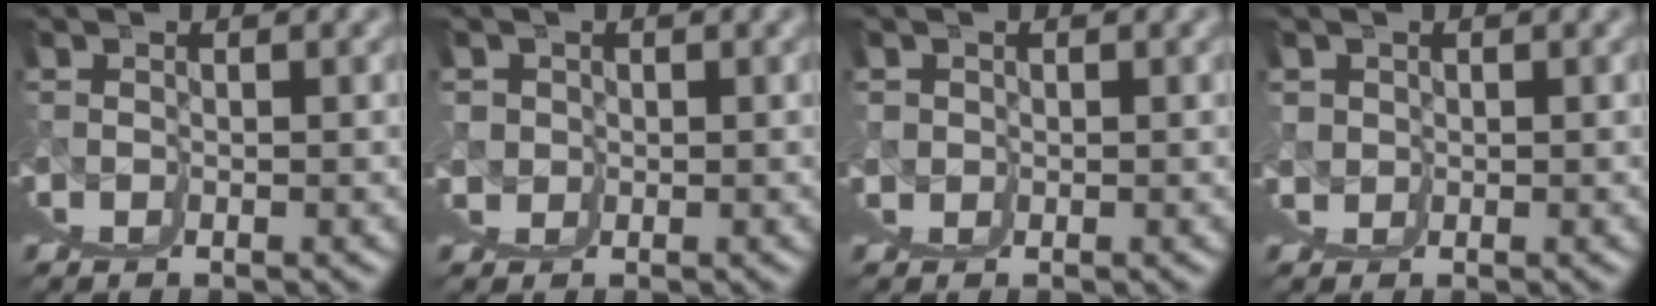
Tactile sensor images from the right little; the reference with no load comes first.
{"total": 2.3, "force": [1.1, 1.8, 0.7], "torque": [-0.011, -0.010, 0.018]}
{"total": 1.5, "force": [0.8, 1.3, 0.3], "torque": [-0.002, -0.006, 0.011]}
{"total": 2.5, "force": [1.1, 2.2, 0.5], "torque": [-0.008, -0.009, 0.015]}